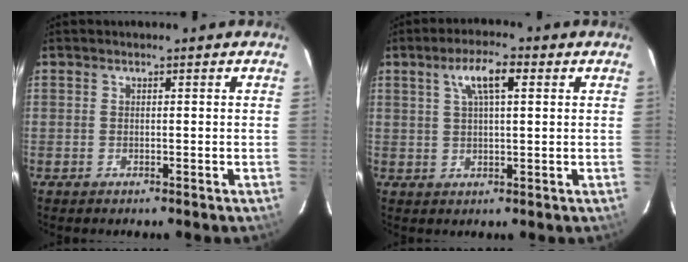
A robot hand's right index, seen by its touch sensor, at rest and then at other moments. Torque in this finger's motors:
{"motor_torque": [0.18, 0.10, 0.26, 0.08]}